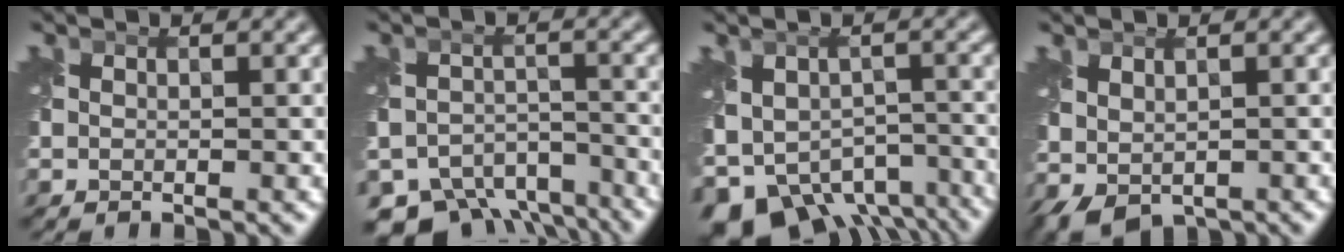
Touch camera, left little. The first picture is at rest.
{"total": 11.0, "force": [-9.4, 4.8, 3.0], "torque": [-0.034, -0.018, -0.130]}
{"total": 10.6, "force": [-6.8, 6.3, 5.3], "torque": [-0.100, -0.025, -0.091]}
{"total": 2.8, "force": [-0.4, 1.8, 2.2], "torque": [-0.045, -0.005, 0.000]}